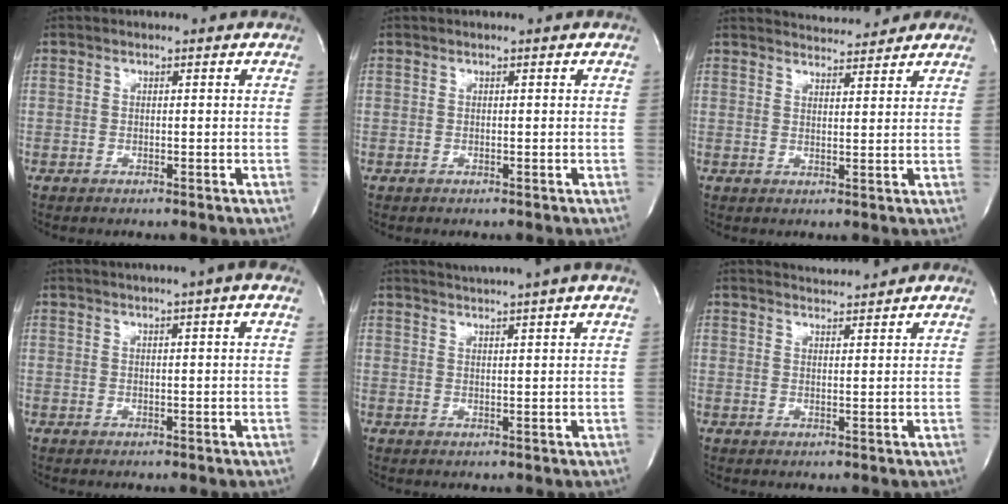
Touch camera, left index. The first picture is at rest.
{"total": 0.0}
{"total": 6.6, "force": [6.4, 0.7, 1.5], "torque": [-0.028, 0.008, 0.085]}
{"total": 6.0, "force": [4.4, -0.7, 4.0], "torque": [-0.062, 0.021, 0.053]}
{"total": 7.4, "force": [6.6, -1.8, 2.9], "torque": [-0.043, 0.007, 0.085]}
{"total": 4.6, "force": [4.5, -0.7, 0.6], "torque": [-0.016, 0.006, 0.066]}